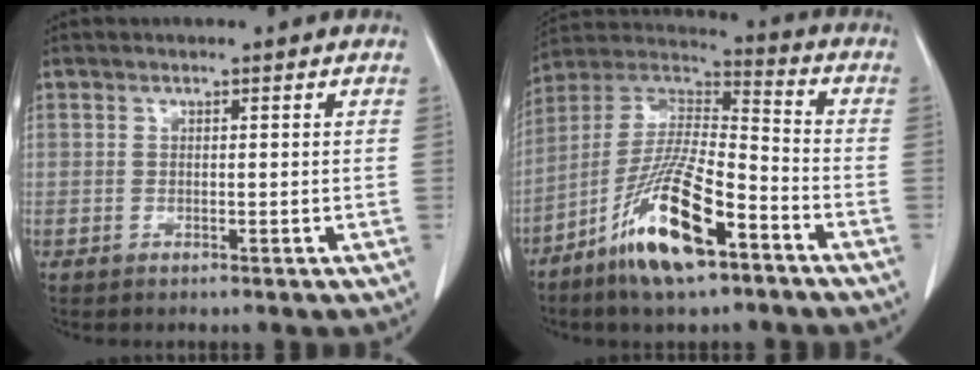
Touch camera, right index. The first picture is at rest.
{"total": 16.1, "force": [-8.8, 3.5, 13.0], "torque": [-0.261, -0.013, -0.157]}